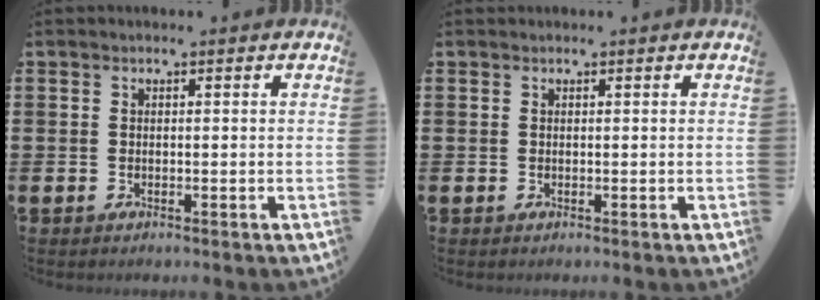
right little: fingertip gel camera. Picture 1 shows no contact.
{"total": 0.0}